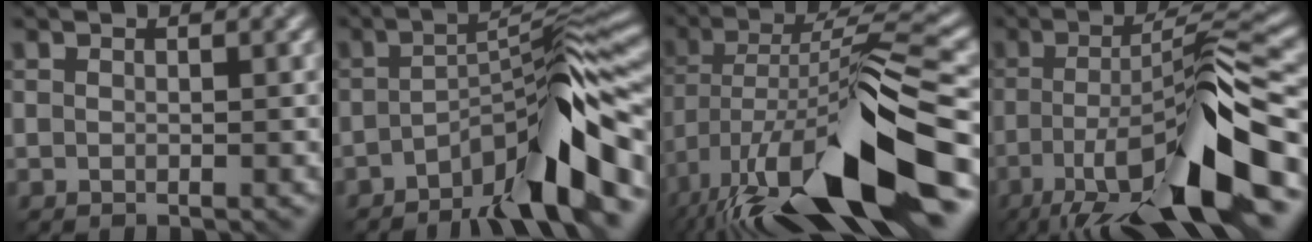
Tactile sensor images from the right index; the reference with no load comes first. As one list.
[{"total": 10.1, "force": [-5.4, 1.7, 8.3], "torque": [-0.115, 0.019, -0.100]}, {"total": 16.6, "force": [-7.3, 4.2, 14.3], "torque": [-0.256, 0.003, -0.126]}, {"total": 14.5, "force": [-6.0, 3.2, 12.8], "torque": [-0.205, 0.000, -0.103]}]